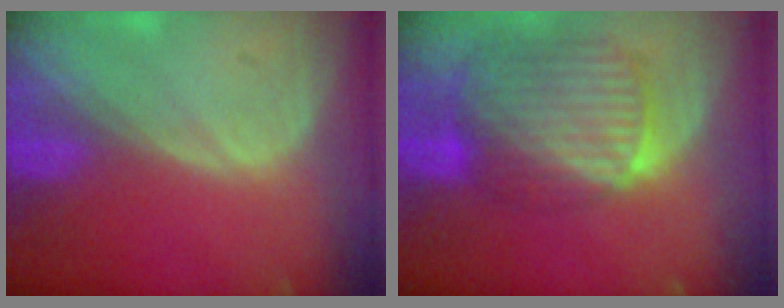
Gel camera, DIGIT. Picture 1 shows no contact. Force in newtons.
{"total": 10.5, "press": 8.8, "slide": 5.6}